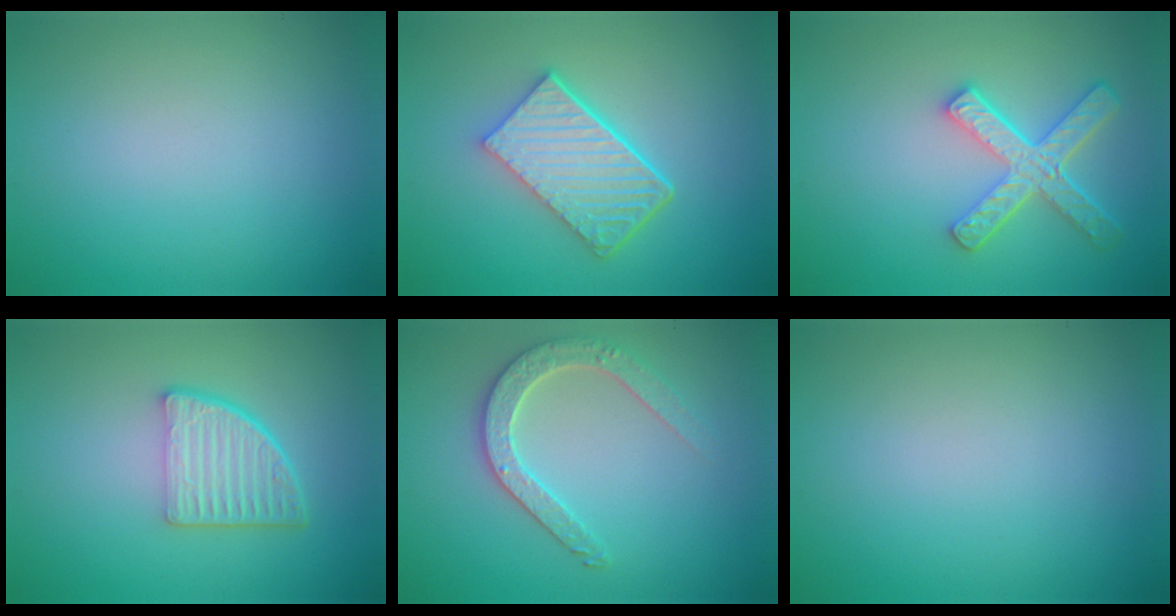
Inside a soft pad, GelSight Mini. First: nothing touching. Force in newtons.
{"total": 6.2, "press": 4.5, "slide": 4.2}
{"total": 5.1, "press": 3.8, "slide": 3.3}
{"total": 4.8, "press": 3.4, "slide": 3.4}
{"total": 3.4, "press": 3.1, "slide": 1.4}
{"total": 0.0}